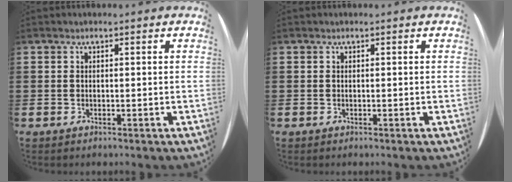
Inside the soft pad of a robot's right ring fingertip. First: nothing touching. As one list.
[{"total": 0.0}]